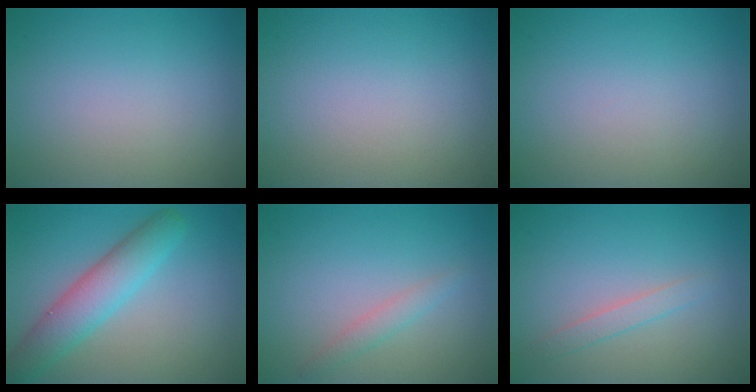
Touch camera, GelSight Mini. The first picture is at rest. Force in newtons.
{"total": 0.0}
{"total": 0.0}
{"total": 5.1, "press": 5.1, "slide": 0.3}
{"total": 1.3, "press": 1.3, "slide": 0.1}
{"total": 1.4, "press": 1.3, "slide": 0.1}